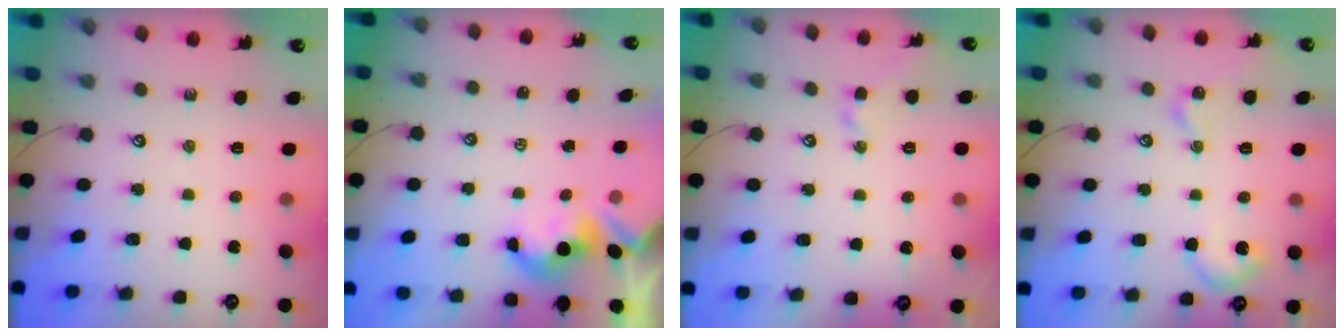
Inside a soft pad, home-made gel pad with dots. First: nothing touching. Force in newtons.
{"total": 1.7, "press": 1.6, "slide": 0.3}
{"total": 0.6, "press": 0.6, "slide": 0.1}
{"total": 7.0, "press": 6.9, "slide": 0.8}